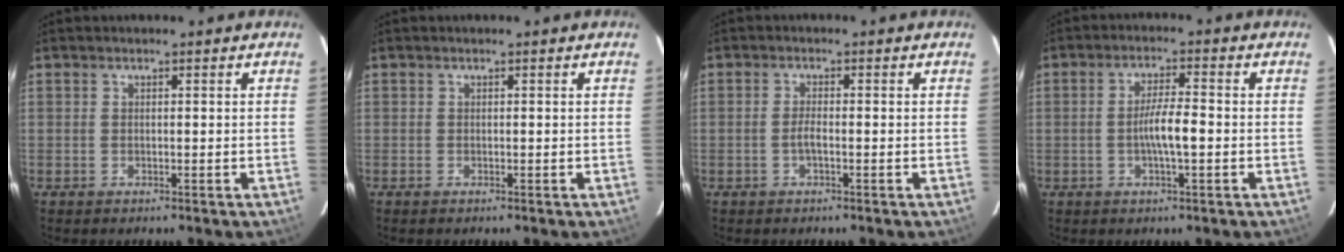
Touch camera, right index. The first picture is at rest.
{"total": 0.0}
{"total": 1.6, "force": [-0.6, 0.2, 1.4], "torque": [-0.028, 0.004, -0.012]}
{"total": 5.1, "force": [-1.1, 0.5, 5.0], "torque": [-0.090, 0.001, -0.018]}